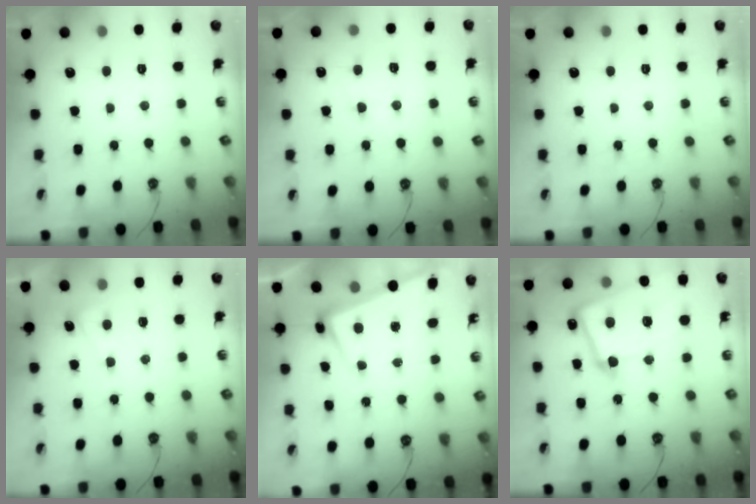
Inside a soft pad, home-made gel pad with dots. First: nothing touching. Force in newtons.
{"total": 0.9, "press": 0.7, "slide": 0.5}
{"total": 0.0}
{"total": 3.9, "press": 3.9, "slide": 0.2}
{"total": 2.6, "press": 2.6, "slide": 0.6}
{"total": 17.8, "press": 17.6, "slide": 2.5}